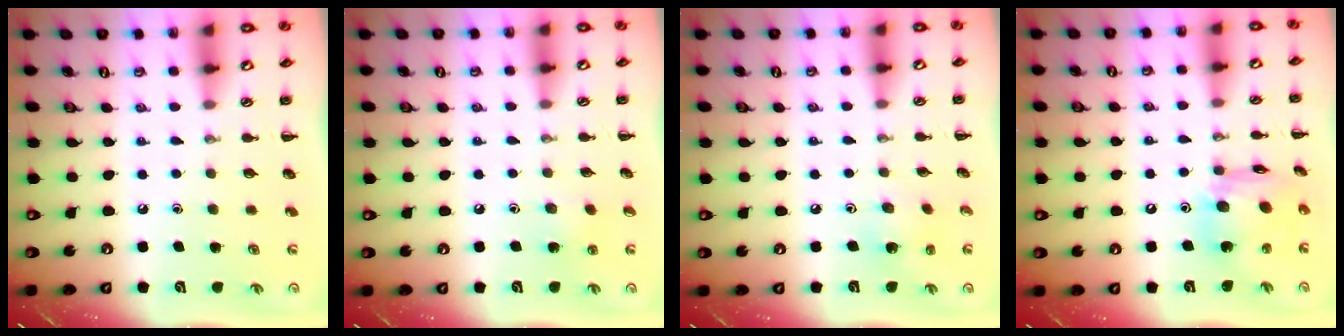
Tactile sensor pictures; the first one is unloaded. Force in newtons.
{"total": 6.5, "press": 6.3, "slide": 1.7}
{"total": 2.5, "press": 2.4, "slide": 0.7}
{"total": 14.1, "press": 14.1, "slide": 1.1}